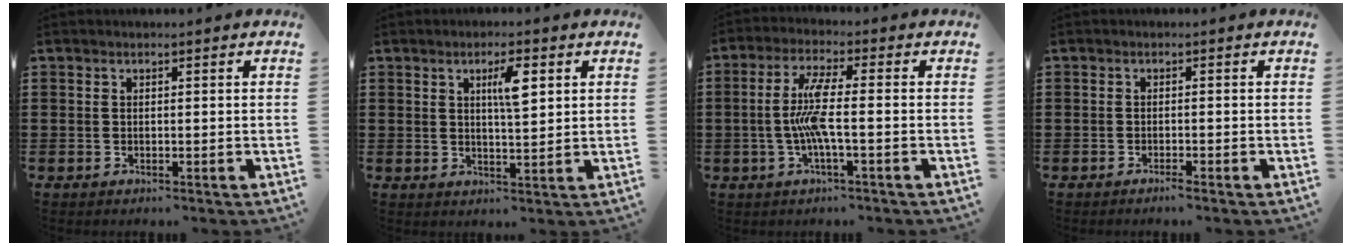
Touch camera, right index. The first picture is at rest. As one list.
[{"total": 4.8, "force": [1.8, 1.2, 4.3], "torque": [-0.074, 0.003, 0.023]}, {"total": 7.1, "force": [-1.3, 0.8, 6.9], "torque": [-0.159, -0.014, -0.036]}, {"total": 1.0, "force": [-0.9, -0.1, 0.6], "torque": [-0.011, -0.002, -0.017]}]